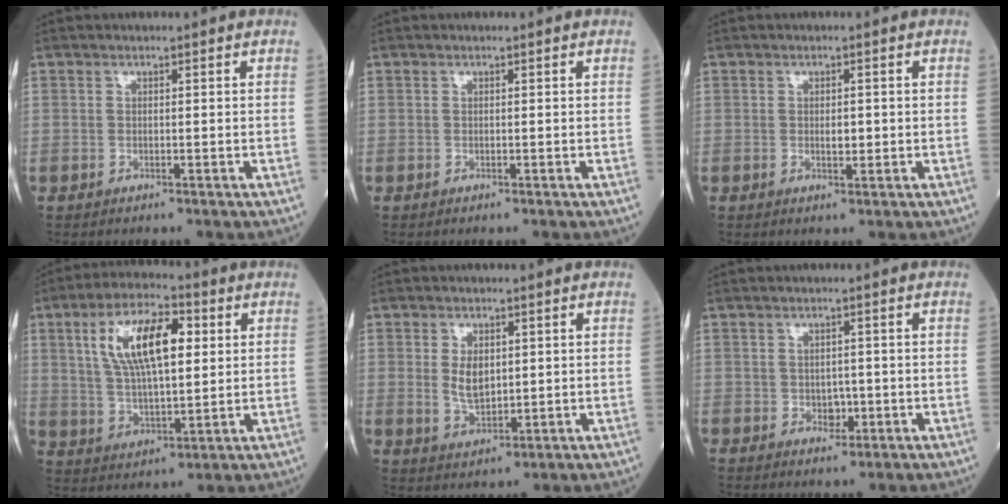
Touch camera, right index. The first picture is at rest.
{"total": 0.0}
{"total": 1.5, "force": [0.0, 0.7, 1.3], "torque": [-0.017, 0.000, 0.002]}
{"total": 13.2, "force": [3.9, 4.7, 11.8], "torque": [-0.227, 0.018, 0.070]}
{"total": 4.5, "force": [0.8, 2.5, 3.7], "torque": [-0.071, -0.002, 0.022]}
{"total": 2.1, "force": [-0.4, 1.6, 1.3], "torque": [-0.016, 0.002, -0.002]}